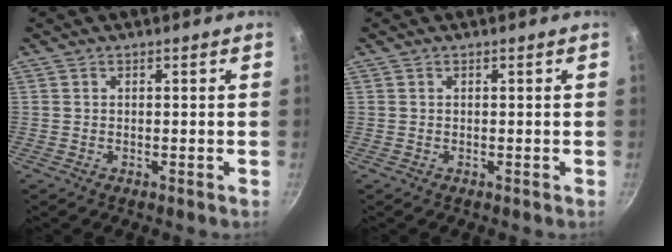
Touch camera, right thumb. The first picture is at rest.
{"total": 0.0}